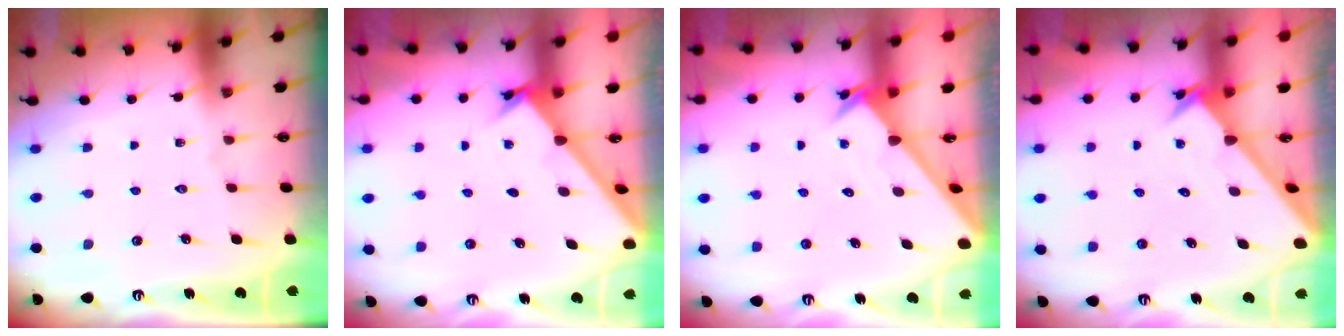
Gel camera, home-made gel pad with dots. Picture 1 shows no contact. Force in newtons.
{"total": 1.6, "press": 1.6, "slide": 0.1}
{"total": 2.0, "press": 2.0, "slide": 0.1}
{"total": 2.6, "press": 2.6, "slide": 0.2}